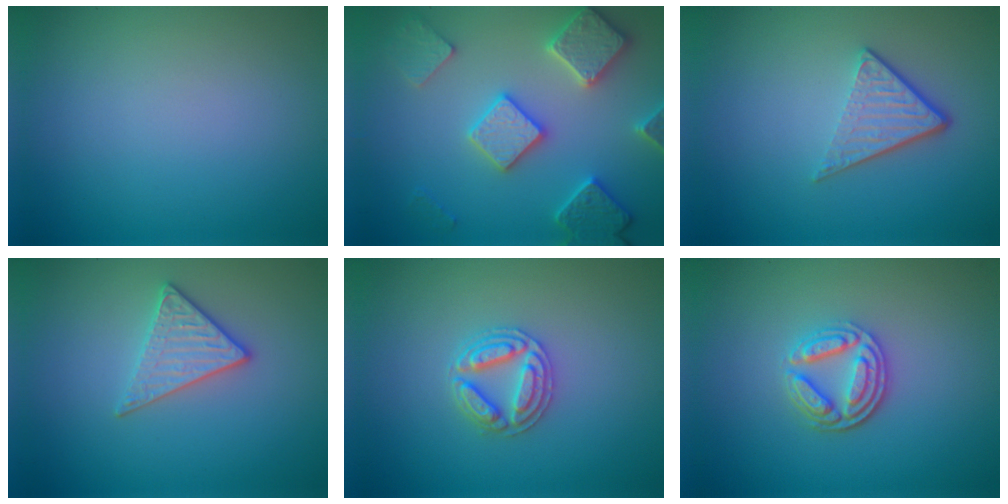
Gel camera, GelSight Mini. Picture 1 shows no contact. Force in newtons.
{"total": 5.5, "press": 5.4, "slide": 1.3}
{"total": 3.9, "press": 2.6, "slide": 2.9}
{"total": 2.7, "press": 2.6, "slide": 1.0}
{"total": 2.9, "press": 2.9, "slide": 0.5}
{"total": 3.9, "press": 3.2, "slide": 2.2}